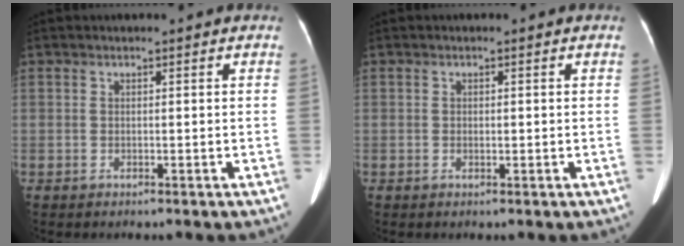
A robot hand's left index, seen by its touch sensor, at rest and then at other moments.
{"total": 1.2, "force": [-1.1, 0.2, 0.4], "torque": [-0.009, -0.001, -0.015]}